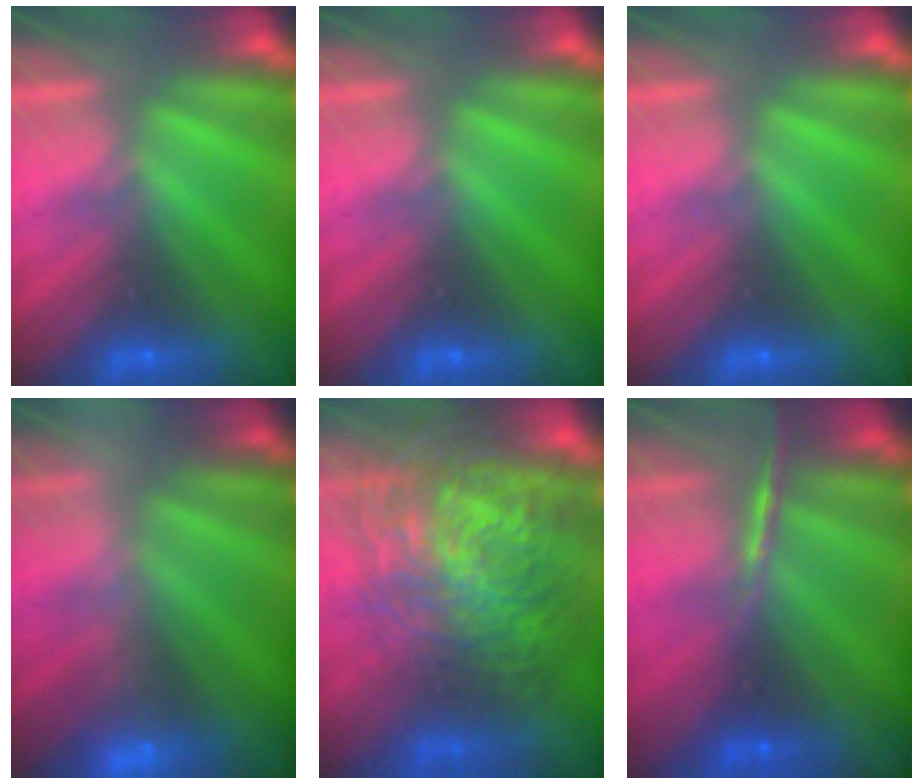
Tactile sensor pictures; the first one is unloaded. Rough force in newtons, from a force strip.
{"total": 0.0}
{"total": 0.0}
{"total": 2.2}
{"total": 8.1}
{"total": 1.5}